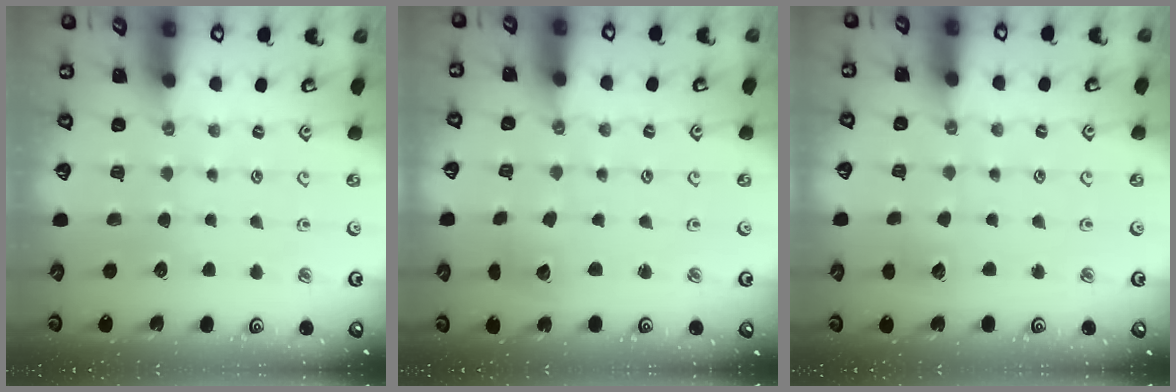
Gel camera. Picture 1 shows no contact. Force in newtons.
{"total": 2.4, "press": 2.4, "slide": 0.3}
{"total": 4.8, "press": 4.8, "slide": 0.4}